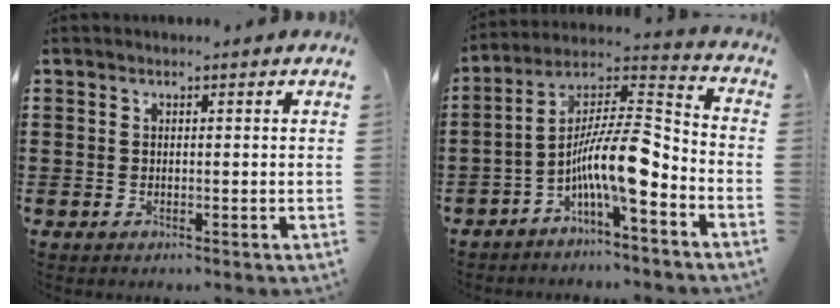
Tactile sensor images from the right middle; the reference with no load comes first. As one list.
[{"total": 11.1, "force": [-4.6, 2.2, 9.8], "torque": [-0.206, -0.010, -0.096]}]